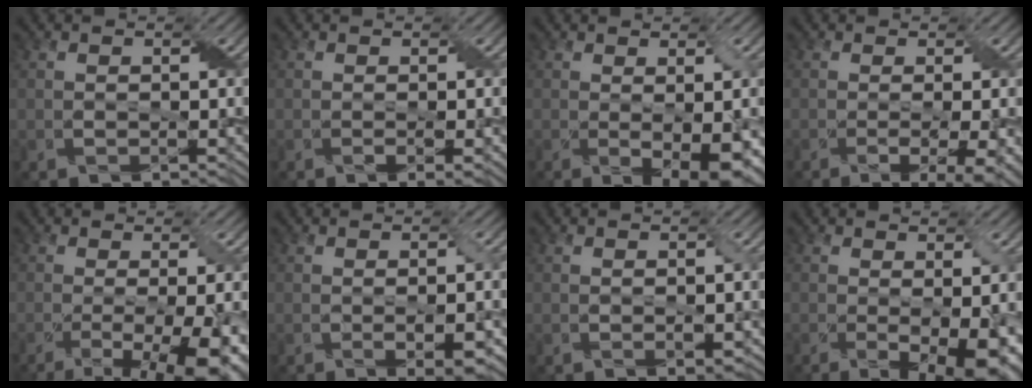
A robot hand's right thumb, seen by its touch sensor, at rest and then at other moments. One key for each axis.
{"total": 2.2, "fx": -0.3, "fy": 0.2, "fz": 2.2, "tx": -0.041, "ty": -0.002, "tz": -0.002}
{"total": 6.8, "fx": -1.2, "fy": 2.4, "fz": 6.3, "tx": -0.092, "ty": -0.018, "tz": 0.006}
{"total": 6.6, "fx": -1.9, "fy": 1.9, "fz": 6.0, "tx": -0.078, "ty": -0.011, "tz": -0.010}
{"total": 12.3, "fx": -4.8, "fy": 3.5, "fz": 10.8, "tx": -0.142, "ty": -0.014, "tz": -0.056}
{"total": 3.7, "fx": -0.9, "fy": 1.0, "fz": 3.5, "tx": -0.058, "ty": -0.006, "tz": -0.007}
{"total": 1.6, "fx": -0.2, "fy": 0.7, "fz": 1.4, "tx": -0.021, "ty": -0.004, "tz": 0.003}
{"total": 8.3, "fx": -1.9, "fy": 3.1, "fz": 7.5, "tx": -0.113, "ty": -0.029, "tz": -0.007}